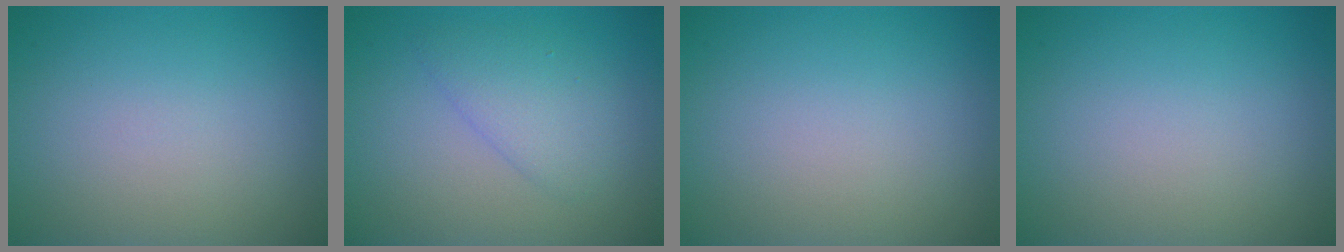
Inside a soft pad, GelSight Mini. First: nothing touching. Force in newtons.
{"total": 2.5, "press": 2.5, "slide": 0.3}
{"total": 0.0}
{"total": 0.0}